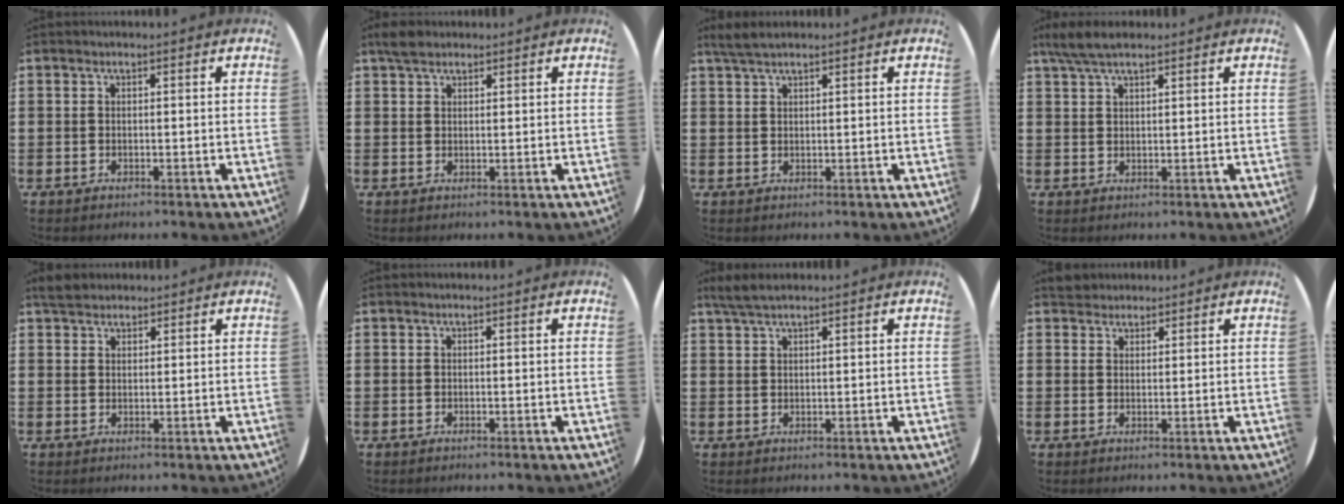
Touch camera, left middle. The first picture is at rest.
{"total": 2.4, "force": [2.0, 1.0, 0.9], "torque": [-0.013, 0.004, 0.036]}
{"total": 2.3, "force": [1.9, 0.4, 1.2], "torque": [-0.026, 0.004, 0.035]}
{"total": 4.1, "force": [3.2, 1.0, 2.4], "torque": [-0.052, 0.004, 0.058]}
{"total": 2.7, "force": [2.4, 1.1, 0.5], "torque": [-0.007, 0.005, 0.045]}
{"total": 0.0}
{"total": 2.6, "force": [2.2, 0.5, 1.5], "torque": [-0.031, 0.006, 0.039]}
{"total": 2.4, "force": [2.3, 0.9, -0.1], "torque": [0.004, 0.000, 0.044]}